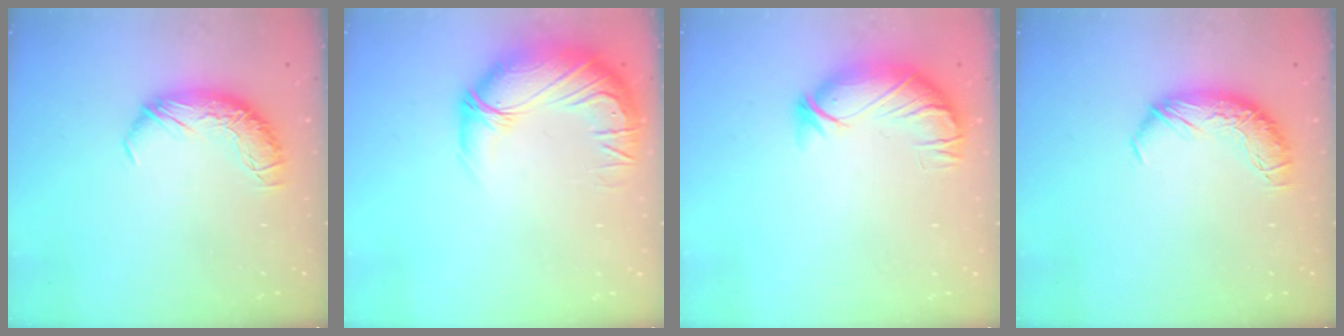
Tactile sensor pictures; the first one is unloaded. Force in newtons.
{"total": 3.8, "press": 2.3, "slide": 3.0}
{"total": 3.7, "press": 2.2, "slide": 2.9}
{"total": 0.0}